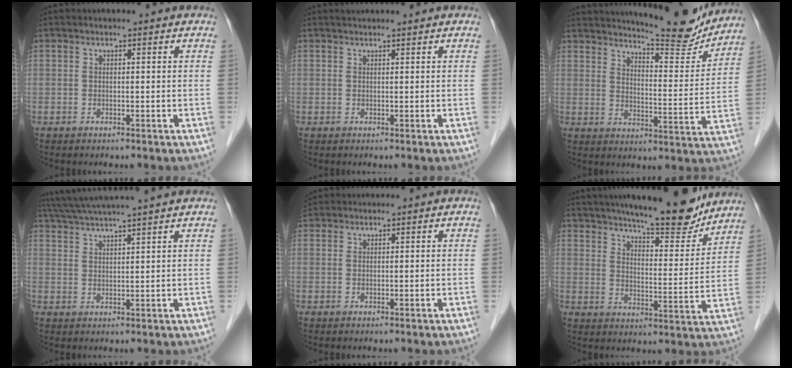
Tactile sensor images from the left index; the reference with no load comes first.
{"total": 1.6, "force": [1.4, 0.0, 0.6], "torque": [-0.007, 0.019, 0.026]}
{"total": 14.9, "force": [14.1, 1.4, 4.6], "torque": [-0.067, -0.038, 0.184]}
{"total": 11.2, "force": [9.9, -1.2, 5.0], "torque": [-0.092, 0.029, 0.152]}
{"total": 2.6, "force": [2.4, 1.0, 0.3], "torque": [-0.010, 0.024, 0.046]}
{"total": 17.2, "force": [15.0, 2.3, 8.1], "torque": [-0.118, -0.014, 0.208]}